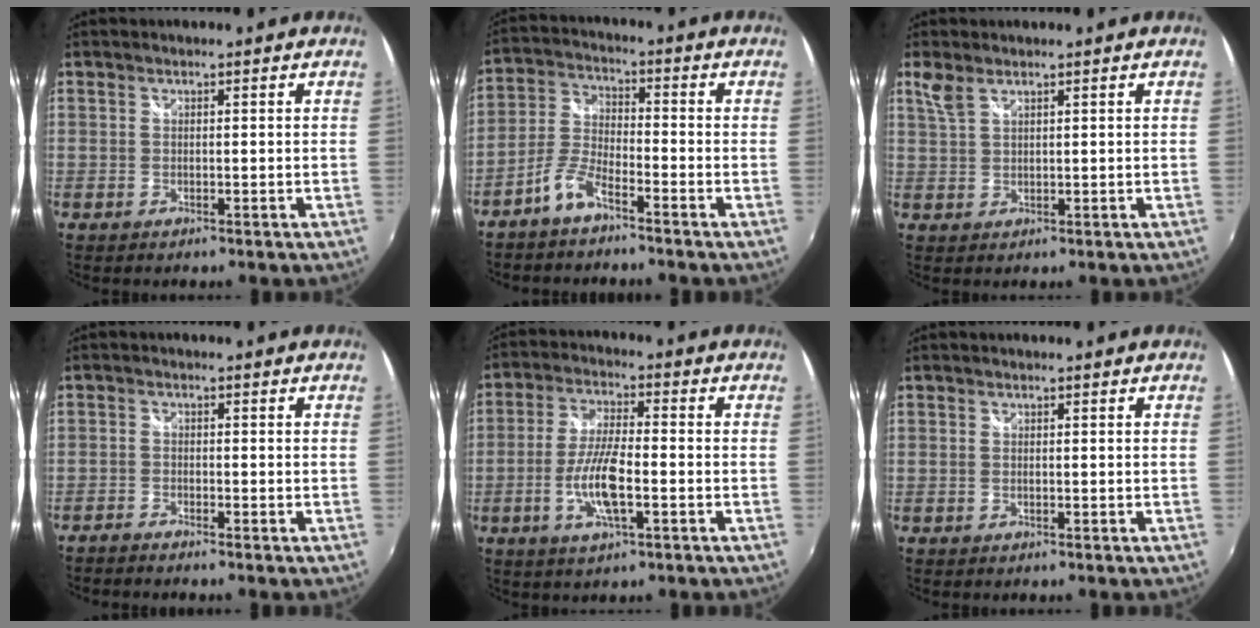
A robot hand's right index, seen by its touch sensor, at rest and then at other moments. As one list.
[{"total": 5.5, "force": [-4.1, 1.6, 3.2], "torque": [-0.080, 0.012, -0.088]}, {"total": 2.7, "force": [1.9, 1.0, 1.7], "torque": [-0.038, 0.003, 0.041]}, {"total": 2.0, "force": [-1.9, 0.1, 0.4], "torque": [-0.021, -0.008, -0.039]}, {"total": 8.5, "force": [-2.8, 1.8, 7.8], "torque": [-0.159, -0.001, -0.055]}, {"total": 0.0}]